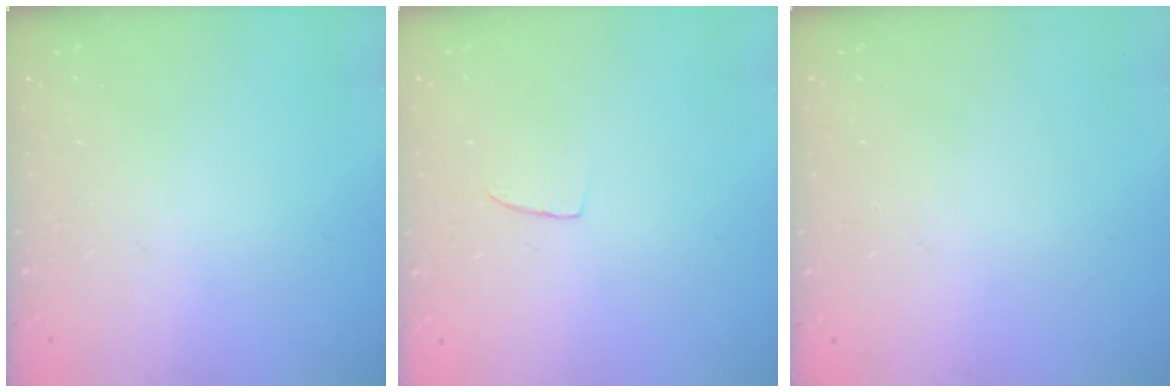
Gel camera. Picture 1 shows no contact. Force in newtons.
{"total": 4.3, "press": 4.3, "slide": 0.3}
{"total": 0.0}